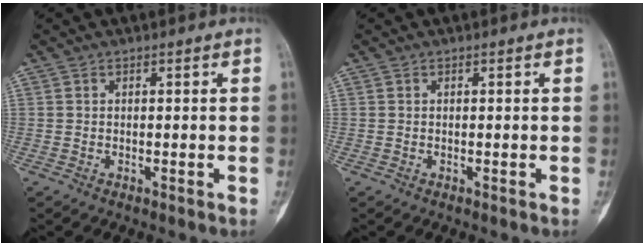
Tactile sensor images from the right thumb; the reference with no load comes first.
{"total": 0.0}